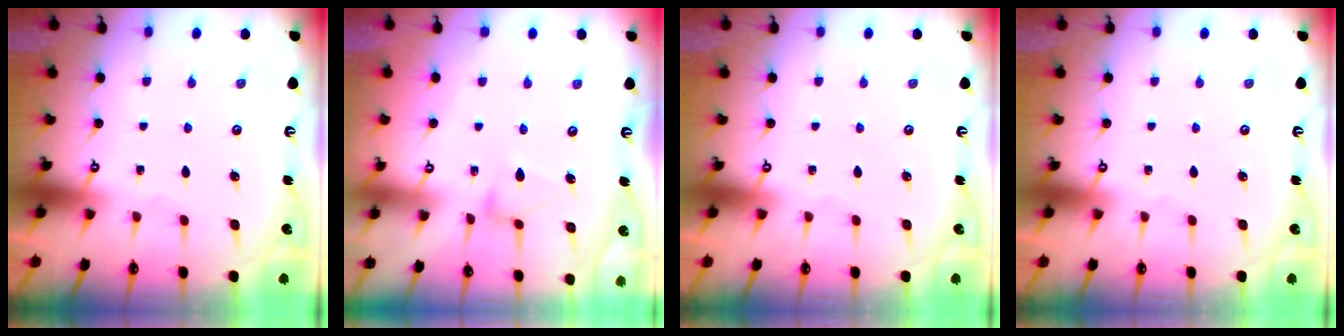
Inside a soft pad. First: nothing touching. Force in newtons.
{"total": 8.1, "press": 8.1, "slide": 0.4}
{"total": 0.0}
{"total": 0.0}